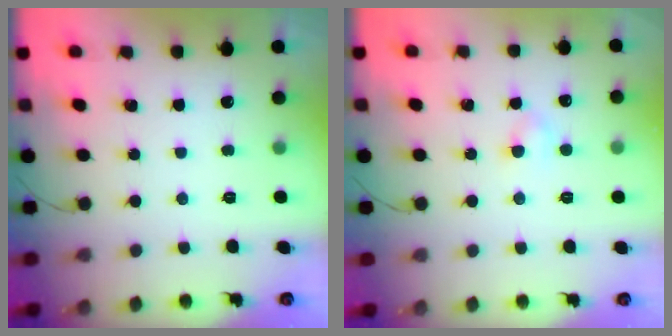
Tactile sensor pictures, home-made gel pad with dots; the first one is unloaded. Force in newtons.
{"total": 2.8, "press": 2.6, "slide": 1.2}